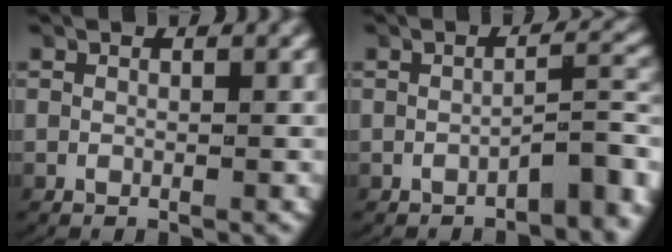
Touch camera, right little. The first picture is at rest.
{"total": 3.5, "force": [-2.3, 0.8, 2.6], "torque": [-0.024, 0.005, -0.032]}